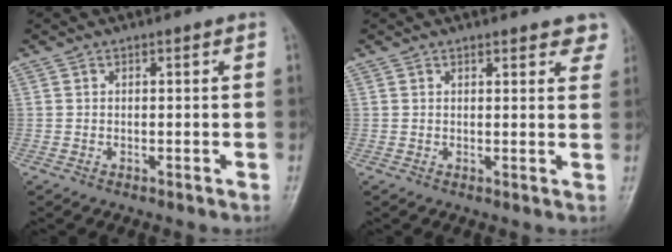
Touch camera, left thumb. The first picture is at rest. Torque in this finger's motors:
{"motor_torque": [0.03, 0.05, -0.17, -0.16, 0.07]}